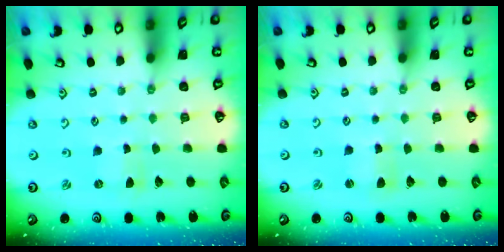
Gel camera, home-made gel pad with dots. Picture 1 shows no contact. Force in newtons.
{"total": 1.6, "press": 1.5, "slide": 0.4}